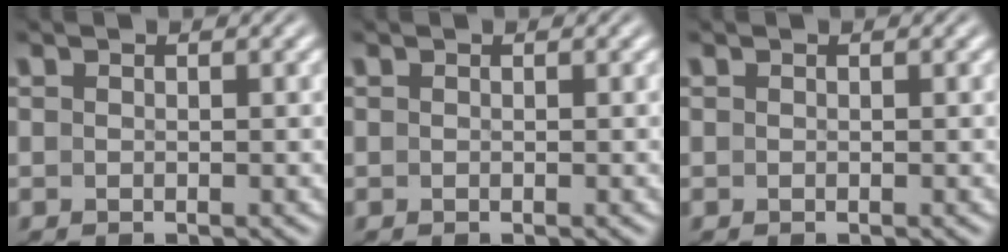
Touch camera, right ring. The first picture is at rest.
{"total": 0.0}
{"total": 0.0}